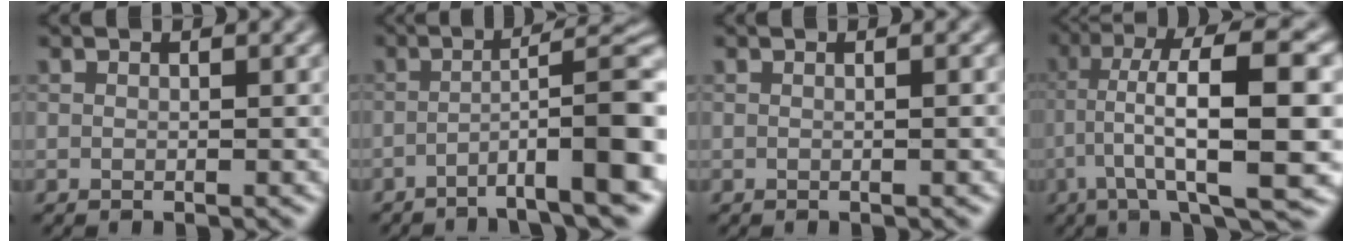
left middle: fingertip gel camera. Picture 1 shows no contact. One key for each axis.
{"total": 9.3, "fx": -3.9, "fy": 1.5, "fz": 8.3, "tx": -0.118, "ty": 0.008, "tz": -0.068}
{"total": 1.3, "fx": 0.0, "fy": 0.7, "fz": 1.0, "tx": -0.010, "ty": -0.007, "tz": -0.013}
{"total": 12.5, "fx": -1.8, "fy": 2.7, "fz": 12.1, "tx": -0.196, "ty": 0.022, "tz": -0.031}